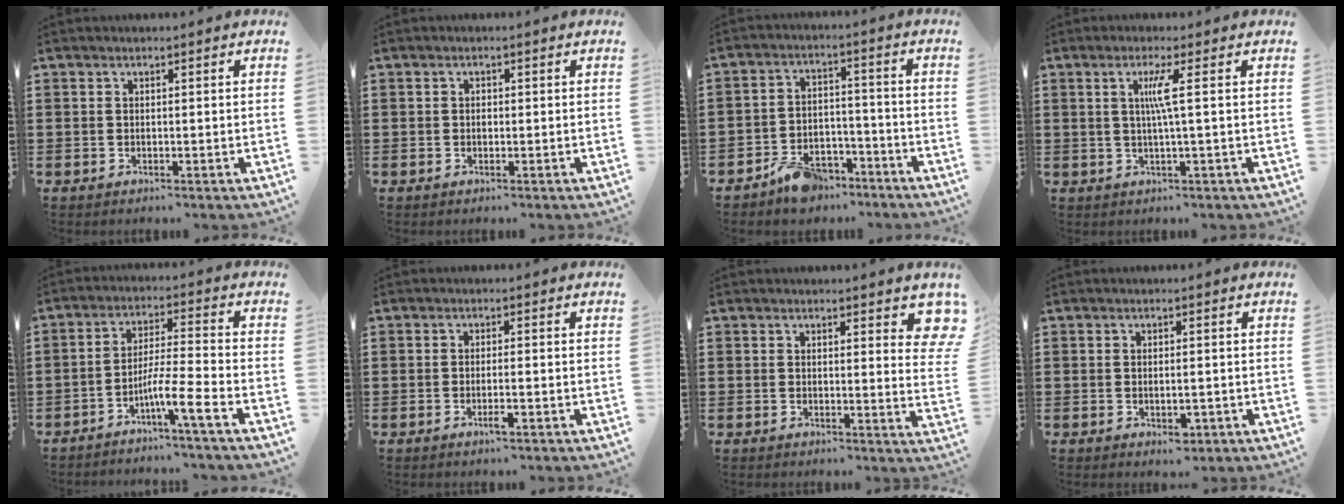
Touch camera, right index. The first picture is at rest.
{"total": 0.7, "force": [-0.1, 0.5, 0.5], "torque": [-0.012, -0.001, -0.001]}
{"total": 6.0, "force": [-4.9, 2.7, 2.0], "torque": [-0.044, 0.019, -0.095]}
{"total": 3.8, "force": [0.6, -0.5, 3.7], "torque": [-0.073, -0.005, 0.004]}
{"total": 6.7, "force": [-4.2, -0.2, 5.2], "torque": [-0.094, -0.004, -0.079]}
{"total": 2.0, "force": [-1.0, 0.2, 1.7], "torque": [-0.036, -0.005, -0.021]}
{"total": 3.4, "force": [2.6, 0.9, 2.0], "torque": [-0.015, -0.008, 0.041]}
{"total": 2.3, "force": [-0.7, 0.9, 2.0], "torque": [-0.036, 0.000, -0.012]}